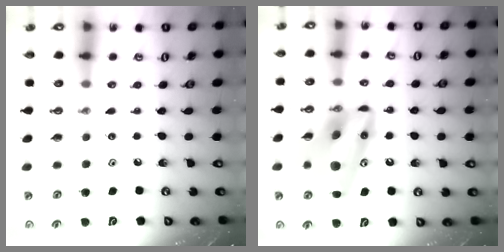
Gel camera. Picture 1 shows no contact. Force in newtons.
{"total": 12.2, "press": 12.0, "slide": 2.1}